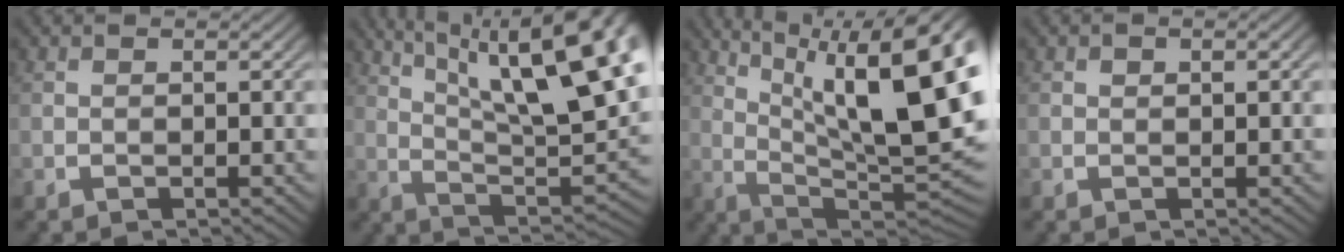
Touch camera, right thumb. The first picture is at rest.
{"total": 13.2, "force": [3.6, 6.4, 11.0], "torque": [-0.168, -0.015, 0.064]}
{"total": 15.2, "force": [2.1, 8.1, 12.7], "torque": [-0.181, -0.051, 0.059]}
{"total": 0.5, "force": [0.2, 0.3, 0.4], "torque": [-0.008, -0.003, 0.007]}